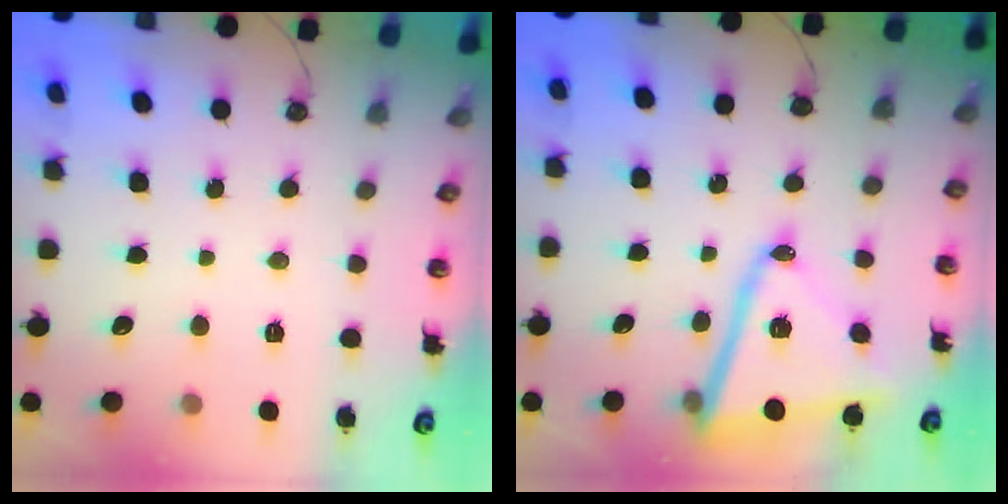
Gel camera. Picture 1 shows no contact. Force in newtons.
{"total": 16.2, "press": 16.1, "slide": 1.8}